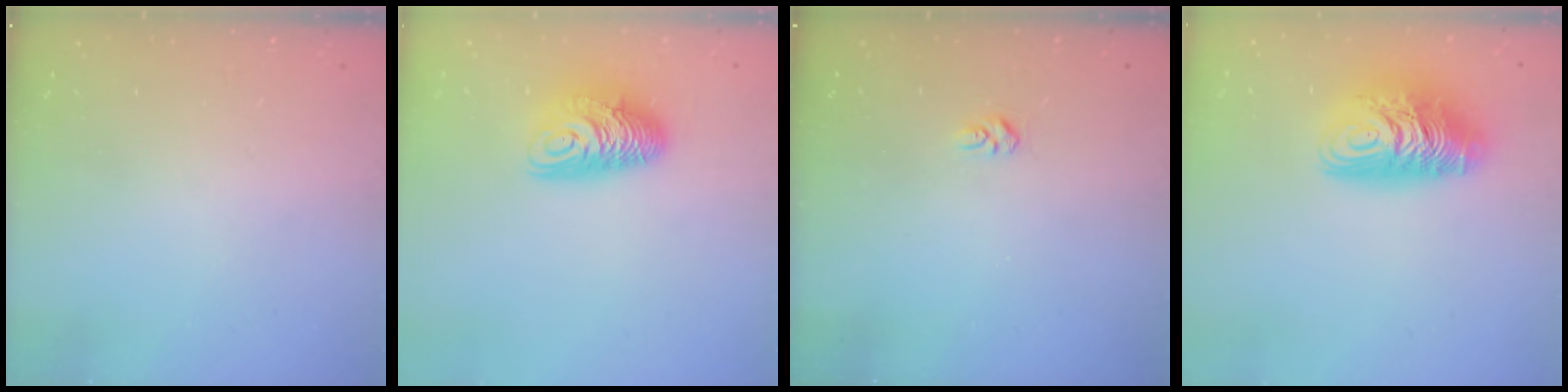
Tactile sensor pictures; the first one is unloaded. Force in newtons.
{"total": 10.2, "press": 10.2, "slide": 0.6}
{"total": 3.9, "press": 3.9, "slide": 0.3}
{"total": 11.8, "press": 11.7, "slide": 1.1}